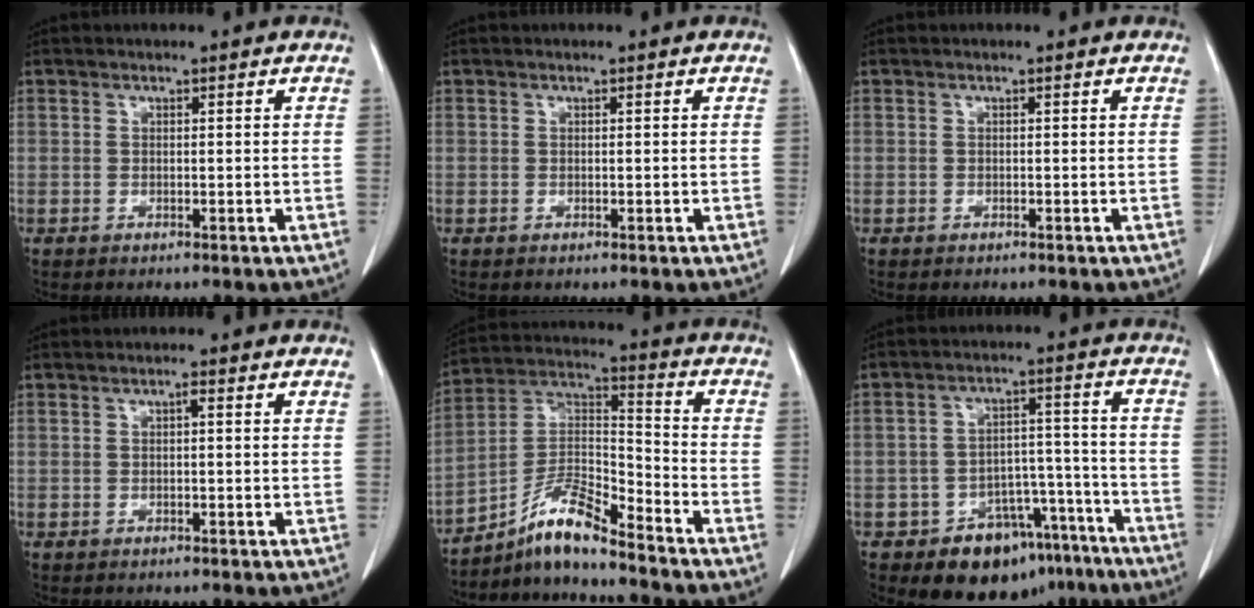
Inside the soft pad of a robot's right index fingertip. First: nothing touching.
{"total": 0.0}
{"total": 0.0}
{"total": 0.6, "force": [0.1, 0.1, 0.6], "torque": [-0.012, 0.002, 0.001]}
{"total": 10.2, "force": [-8.4, 0.7, 5.7], "torque": [-0.115, 0.015, -0.154]}
{"total": 12.7, "force": [-8.9, 7.8, 4.5], "torque": [-0.029, 0.068, -0.122]}